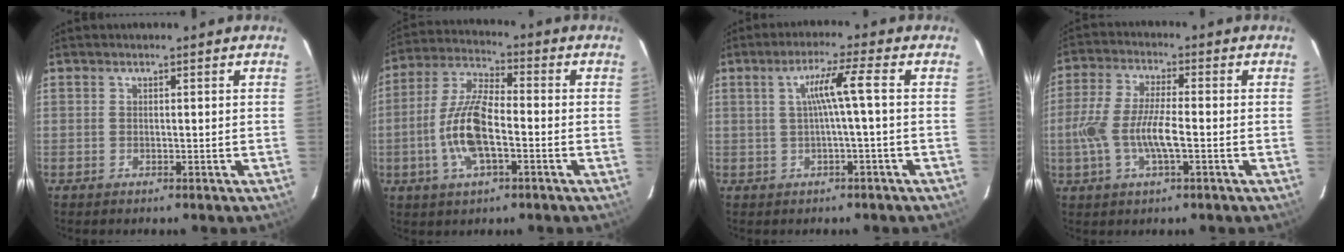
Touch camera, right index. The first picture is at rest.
{"total": 12.0, "force": [-3.3, 4.2, 10.7], "torque": [-0.226, 0.002, -0.066]}
{"total": 5.1, "force": [-0.1, -1.0, 5.0], "torque": [-0.096, 0.003, 0.004]}
{"total": 9.9, "force": [-2.2, 2.6, 9.3], "torque": [-0.195, -0.002, -0.044]}